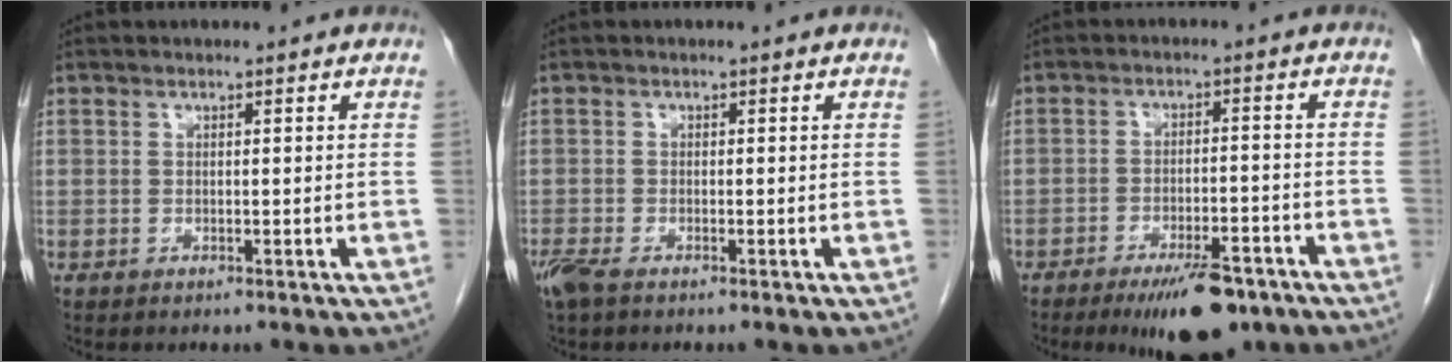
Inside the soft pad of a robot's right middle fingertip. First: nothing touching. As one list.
[{"total": 2.7, "force": [-2.0, 0.8, 1.7], "torque": [-0.045, -0.009, -0.037]}, {"total": 9.5, "force": [-6.7, 2.8, 6.2], "torque": [-0.095, -0.009, -0.101]}]